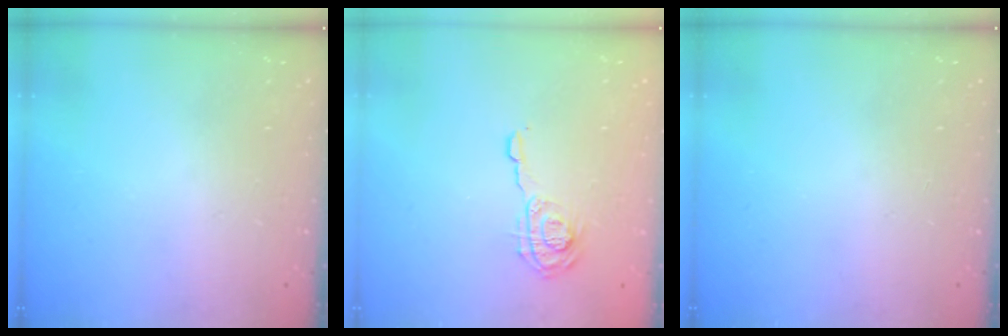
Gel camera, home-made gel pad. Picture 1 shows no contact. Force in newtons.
{"total": 7.4, "press": 7.4, "slide": 0.3}
{"total": 0.0}